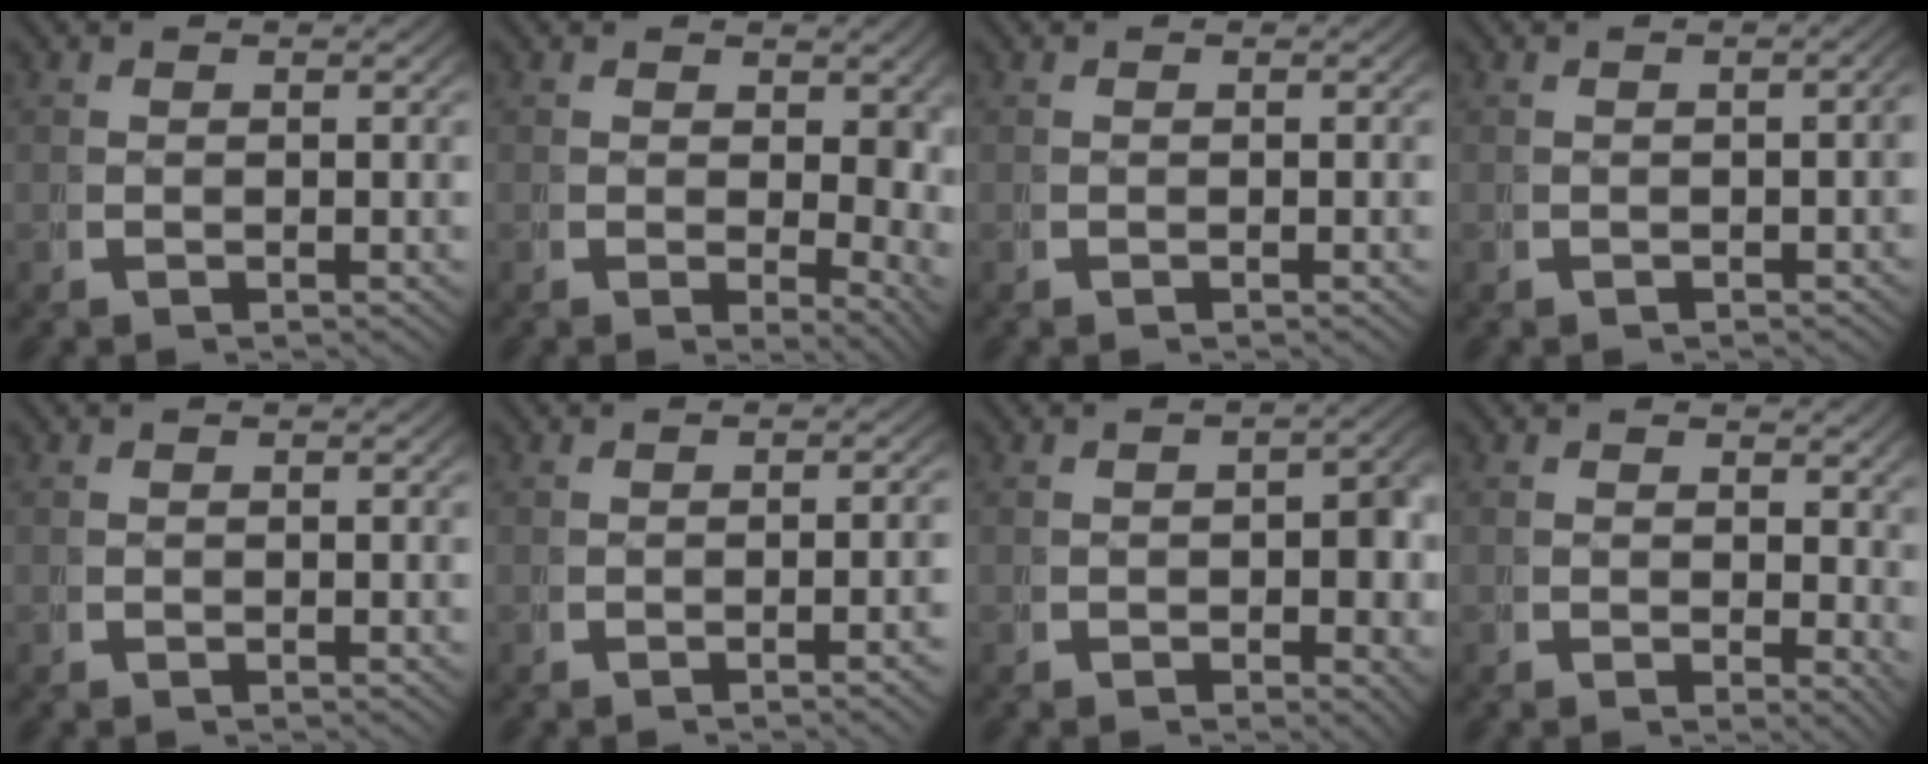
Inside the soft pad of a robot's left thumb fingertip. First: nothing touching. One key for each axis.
{"total": 4.3, "fx": 1.1, "fy": 2.5, "fz": 3.3, "tx": -0.051, "ty": -0.031, "tz": 0.029}
{"total": 0.0}
{"total": 1.4, "fx": -0.7, "fy": 0.5, "fz": 1.0, "tx": -0.012, "ty": -0.001, "tz": -0.012}
{"total": 0.0}
{"total": 2.1, "fx": -0.8, "fy": 0.1, "fz": 1.9, "tx": -0.026, "ty": 0.009, "tz": -0.015}
{"total": 3.6, "fx": -0.4, "fy": 2.0, "fz": 3.0, "tx": -0.036, "ty": -0.009, "tz": -0.004}
{"total": 2.4, "fx": 1.2, "fy": 1.5, "fz": 1.5, "tx": -0.009, "ty": -0.007, "tz": 0.019}